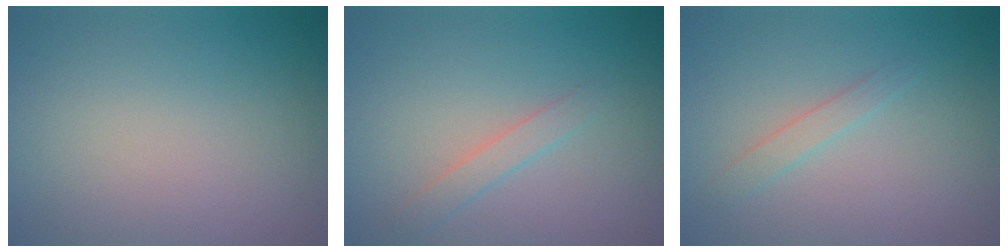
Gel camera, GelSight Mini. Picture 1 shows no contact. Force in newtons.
{"total": 1.5, "press": 1.5, "slide": 0.1}
{"total": 1.2, "press": 1.2, "slide": 0.0}